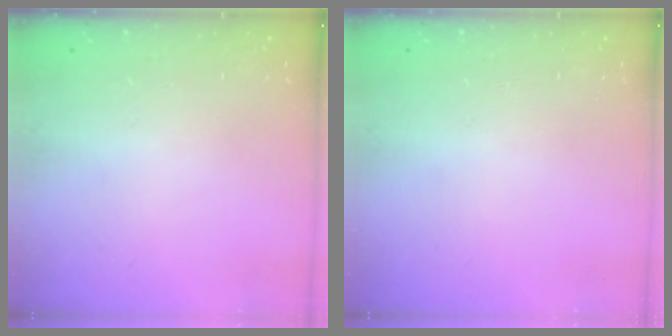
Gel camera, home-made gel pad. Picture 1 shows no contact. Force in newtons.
{"total": 0.0}